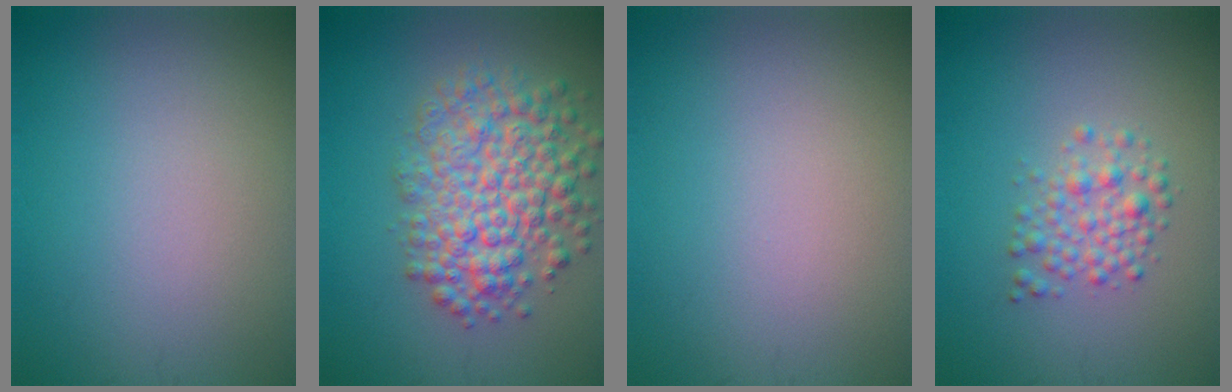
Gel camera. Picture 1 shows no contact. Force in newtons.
{"total": 7.0, "press": 7.0, "slide": 0.2}
{"total": 0.0}
{"total": 2.5, "press": 2.5, "slide": 0.0}